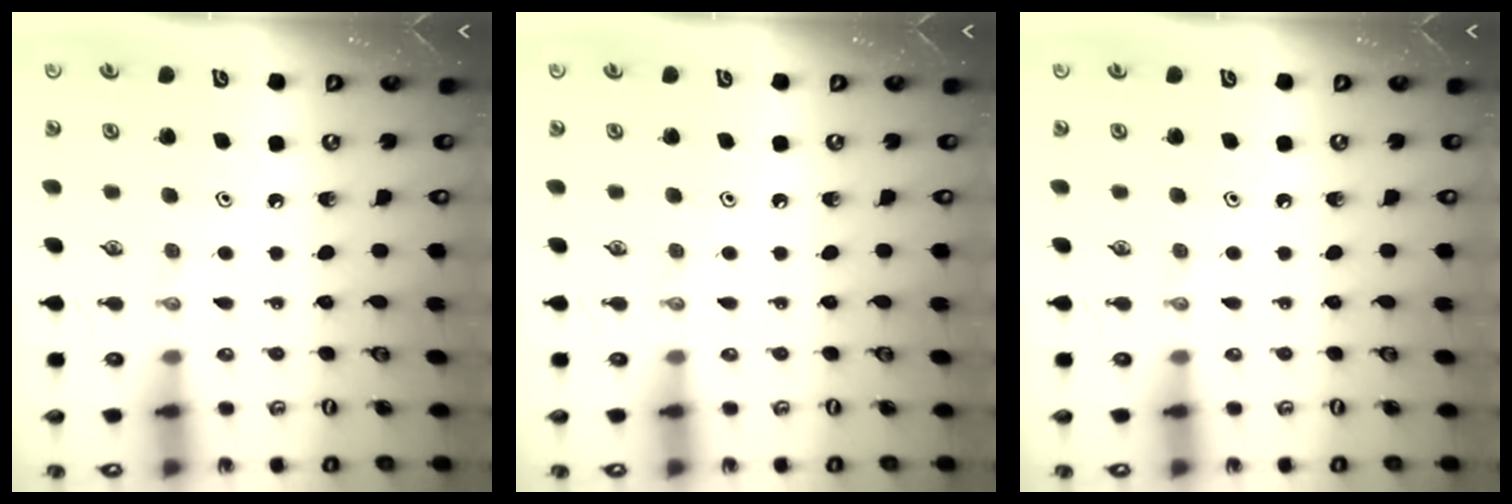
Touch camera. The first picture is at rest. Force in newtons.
{"total": 0.0}
{"total": 0.0}